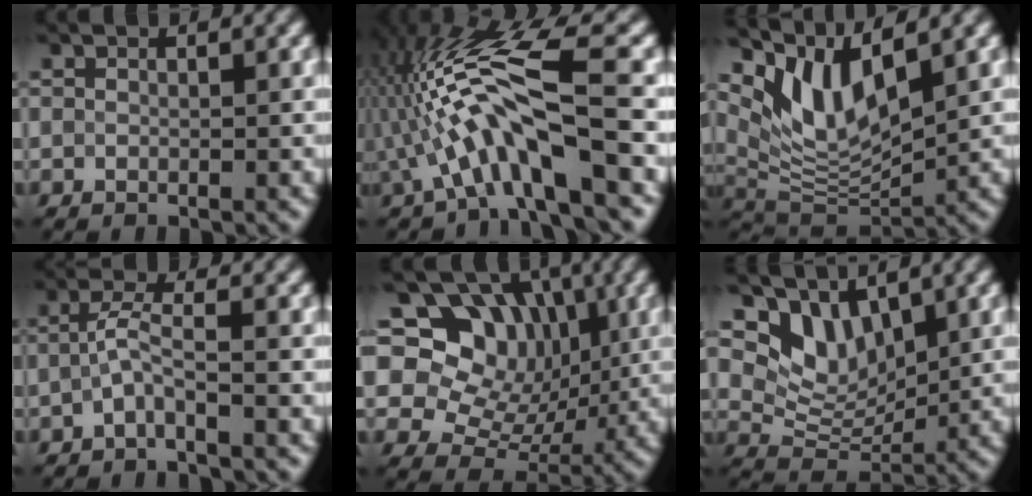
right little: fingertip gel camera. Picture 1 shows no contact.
{"total": 9.2, "force": [-2.1, 1.8, 8.7], "torque": [-0.158, 0.025, -0.039]}
{"total": 6.4, "force": [4.1, 2.1, 4.4], "torque": [-0.093, -0.007, 0.079]}
{"total": 2.0, "force": [-0.7, 0.1, 1.8], "torque": [-0.044, 0.009, -0.021]}
{"total": 11.3, "force": [4.1, 8.7, 5.9], "torque": [-0.095, 0.035, 0.047]}
{"total": 4.6, "force": [3.0, 2.6, 2.2], "torque": [-0.049, -0.010, 0.052]}